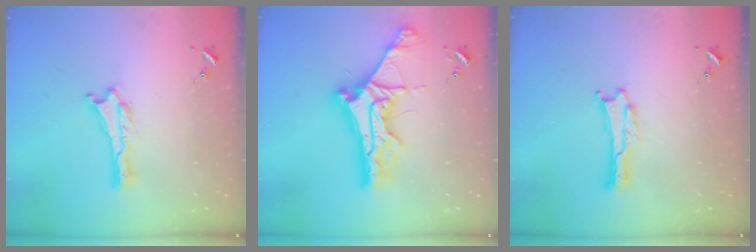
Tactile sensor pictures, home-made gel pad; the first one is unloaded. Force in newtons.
{"total": 10.1, "press": 10.0, "slide": 1.1}
{"total": 0.0}